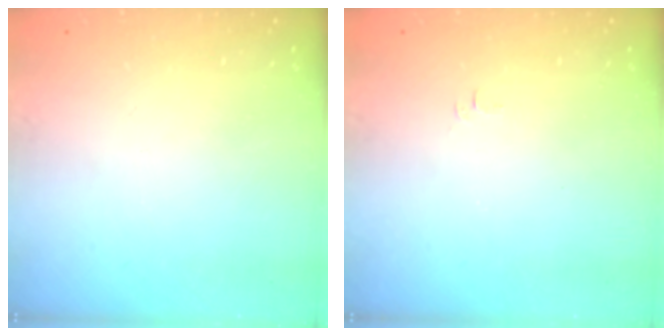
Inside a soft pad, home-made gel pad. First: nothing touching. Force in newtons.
{"total": 4.0, "press": 3.9, "slide": 0.3}